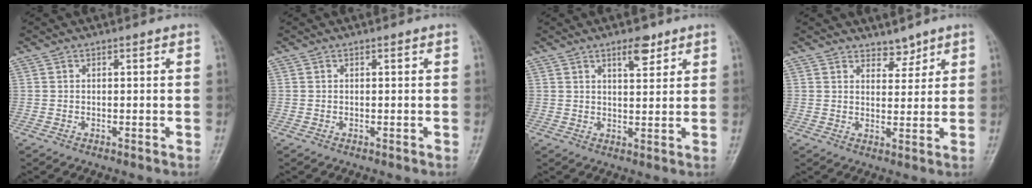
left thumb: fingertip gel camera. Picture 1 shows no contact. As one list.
[{"total": 0.0}, {"total": 4.5, "force": [2.9, 1.7, 3.0], "torque": [-0.032, -0.018, 0.045]}, {"total": 3.2, "force": [2.7, 1.6, 0.6], "torque": [0.013, -0.020, 0.042]}]